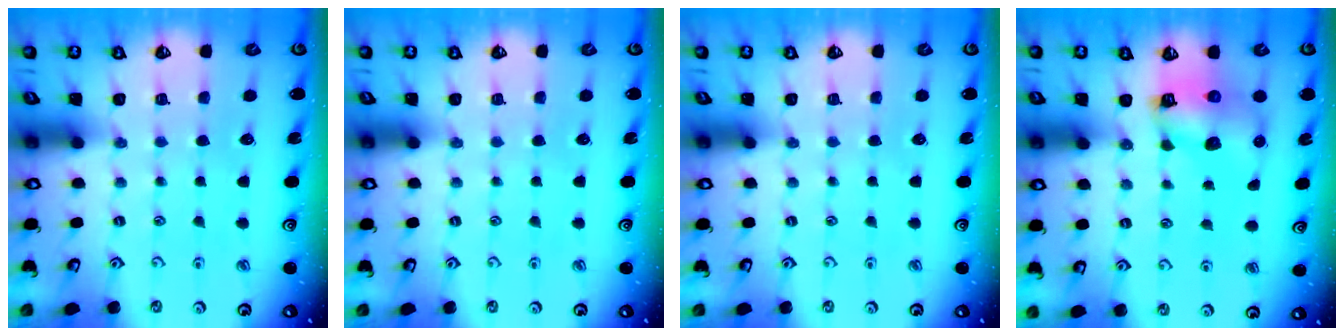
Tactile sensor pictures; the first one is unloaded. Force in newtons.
{"total": 0.0}
{"total": 0.0}
{"total": 8.5, "press": 8.4, "slide": 0.9}